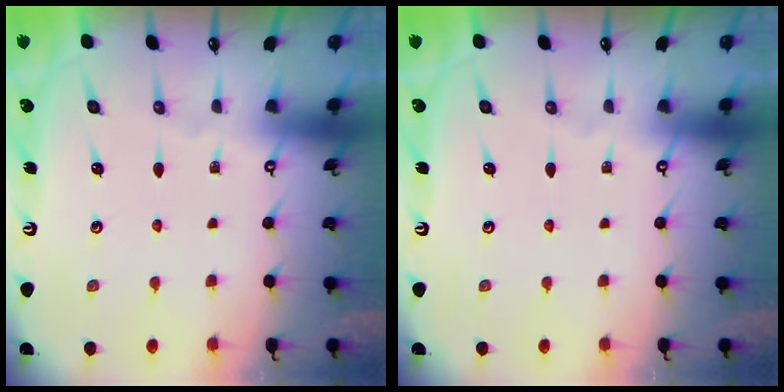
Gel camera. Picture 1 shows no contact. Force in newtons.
{"total": 0.0}